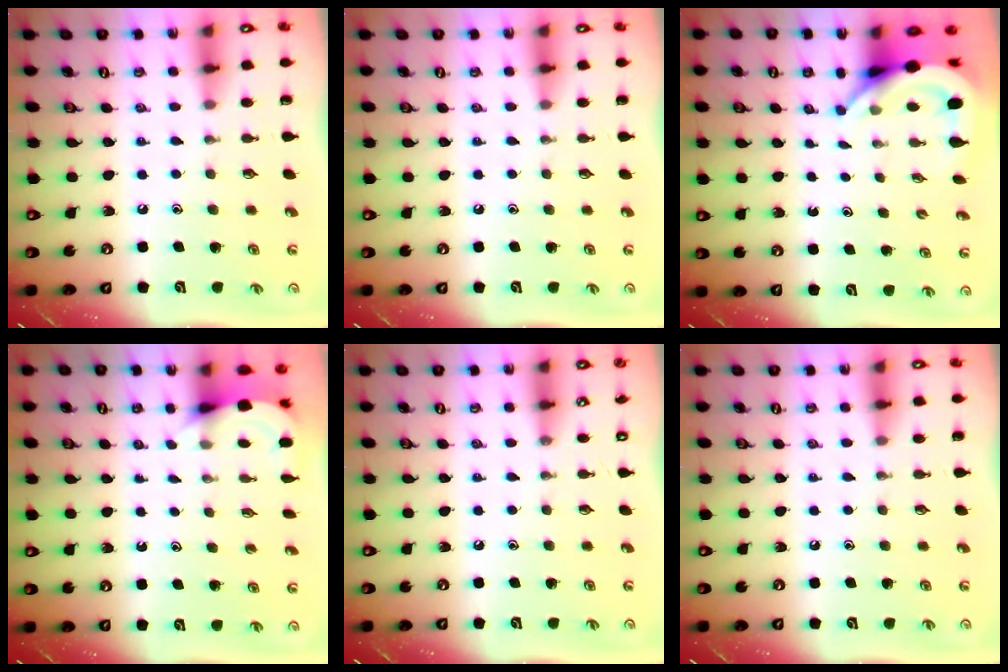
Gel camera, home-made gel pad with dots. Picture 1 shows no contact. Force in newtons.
{"total": 0.0}
{"total": 5.6, "press": 5.6, "slide": 0.7}
{"total": 5.1, "press": 5.1, "slide": 0.3}
{"total": 0.0}
{"total": 0.0}